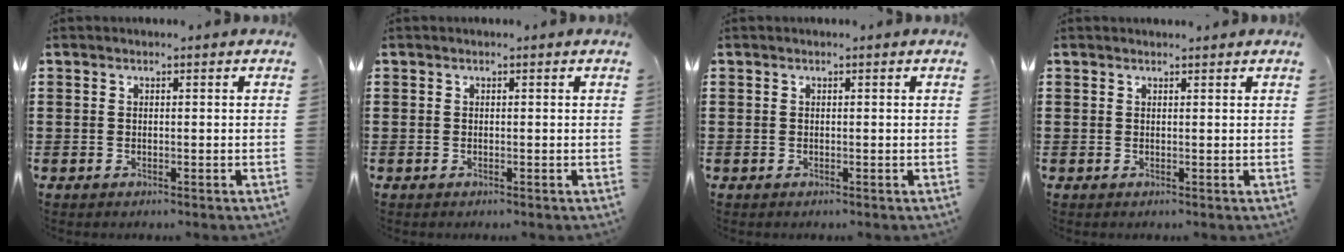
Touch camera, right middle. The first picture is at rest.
{"total": 0.0}
{"total": 0.0}
{"total": 0.6, "force": [0.6, 0.1, 0.0], "torque": [0.005, -0.004, 0.010]}